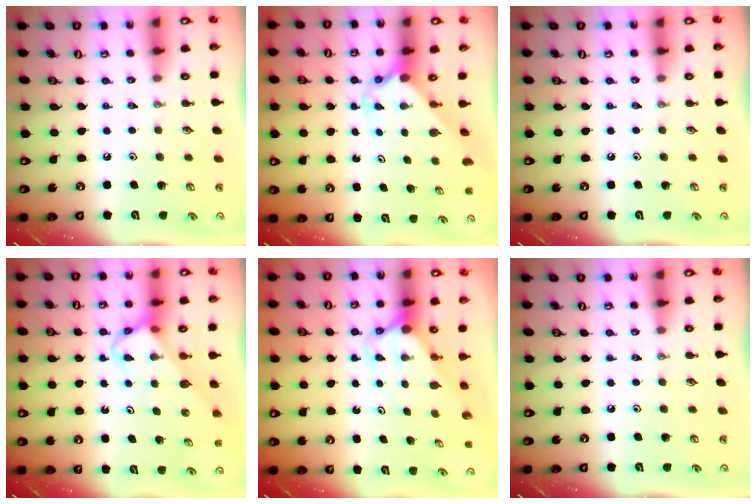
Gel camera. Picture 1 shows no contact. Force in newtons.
{"total": 2.1, "press": 2.1, "slide": 0.2}
{"total": 0.0}
{"total": 3.8, "press": 3.8, "slide": 0.1}
{"total": 2.7, "press": 2.7, "slide": 0.0}
{"total": 0.0}